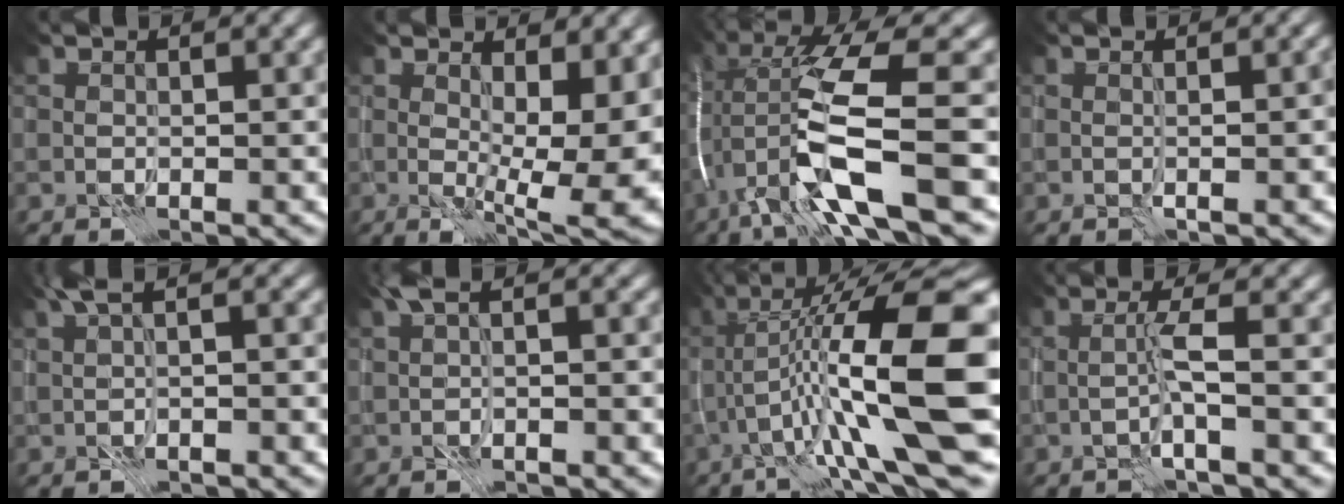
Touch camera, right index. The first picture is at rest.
{"total": 10.4, "force": [0.3, 4.2, 9.5], "torque": [-0.116, -0.013, 0.014]}
{"total": 12.4, "force": [-3.8, 2.7, 11.5], "torque": [-0.232, -0.001, -0.061]}
{"total": 1.3, "force": [-0.4, 0.0, 1.2], "torque": [-0.017, 0.002, -0.008]}
{"total": 2.3, "force": [0.2, 0.3, 2.3], "torque": [-0.045, 0.007, -0.001]}
{"total": 1.9, "force": [-0.3, 0.3, 1.9], "torque": [-0.037, 0.005, -0.009]}
{"total": 16.8, "force": [-1.0, 4.1, 16.3], "torque": [-0.271, 0.027, -0.012]}
{"total": 2.1, "force": [-0.6, -0.4, 2.0], "torque": [-0.043, 0.008, -0.016]}